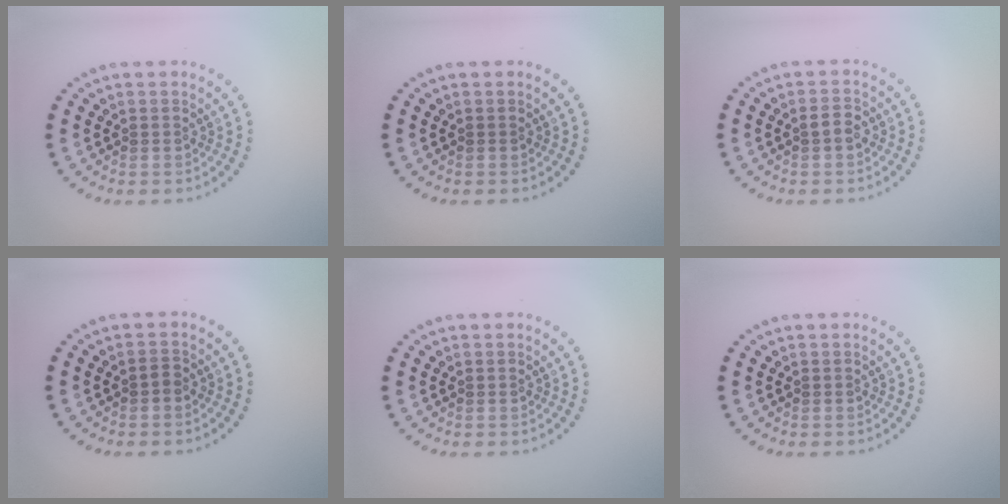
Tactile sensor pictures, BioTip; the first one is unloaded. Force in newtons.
{"total": 0.0}
{"total": 1.3, "press": 1.3, "slide": 0.0}
{"total": 0.9, "press": 0.8, "slide": 0.3}
{"total": 0.0}
{"total": 0.0}